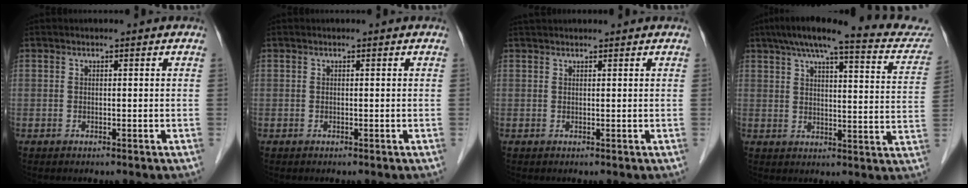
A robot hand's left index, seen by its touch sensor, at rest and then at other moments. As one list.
[{"total": 0.0}, {"total": 2.9, "force": [2.7, 0.1, 0.9], "torque": [-0.008, 0.034, 0.044]}, {"total": 21.1, "force": [18.1, 2.7, 10.6], "torque": [-0.148, 0.003, 0.219]}]